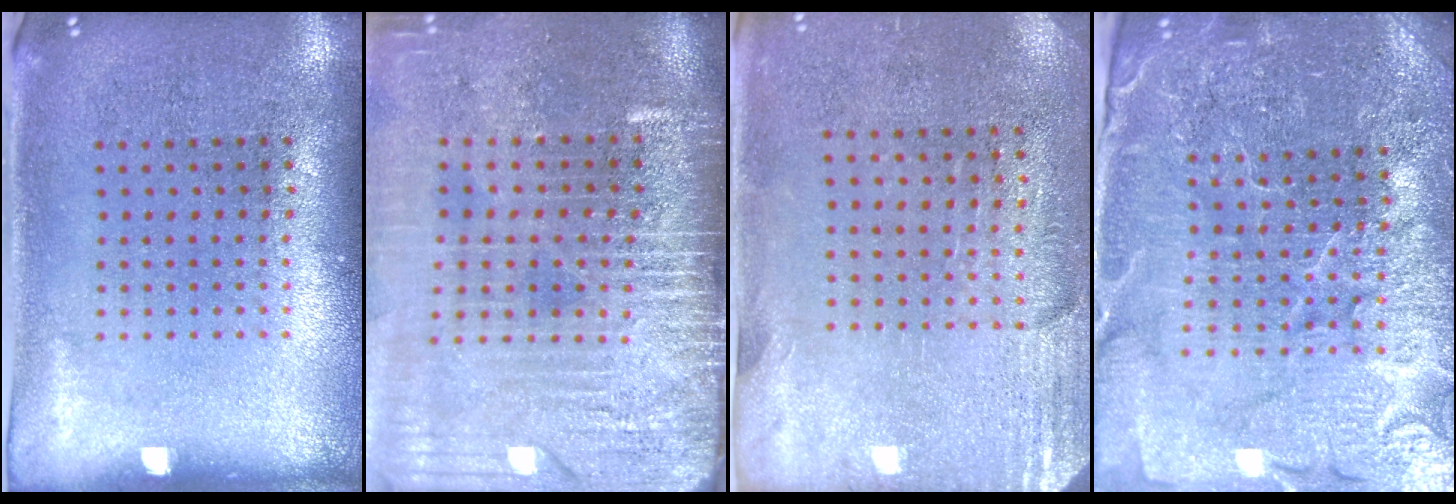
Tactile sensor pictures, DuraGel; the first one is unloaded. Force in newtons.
{"total": 4.3, "press": 3.6, "slide": 2.3}
{"total": 2.7, "press": 2.4, "slide": 1.4}
{"total": 5.0, "press": 4.7, "slide": 1.7}